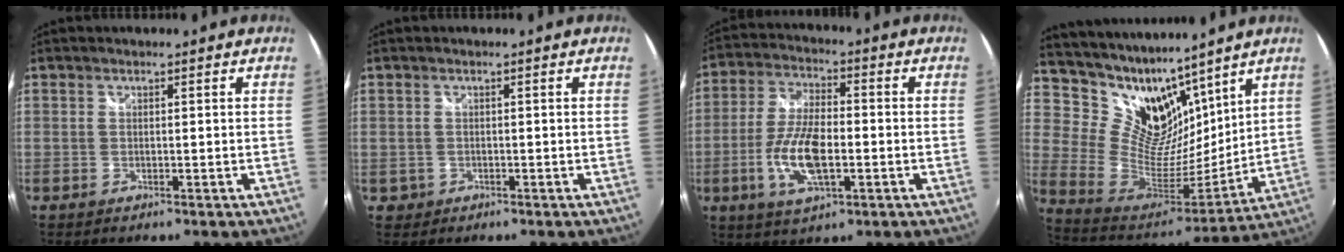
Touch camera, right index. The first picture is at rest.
{"total": 1.7, "force": [-0.3, 1.7, 0.2], "torque": [-0.006, 0.003, 0.001]}
{"total": 11.8, "force": [-3.0, 4.7, 10.4], "torque": [-0.215, -0.003, -0.058]}
{"total": 16.8, "force": [13.3, 8.4, 6.1], "torque": [-0.139, -0.015, 0.262]}